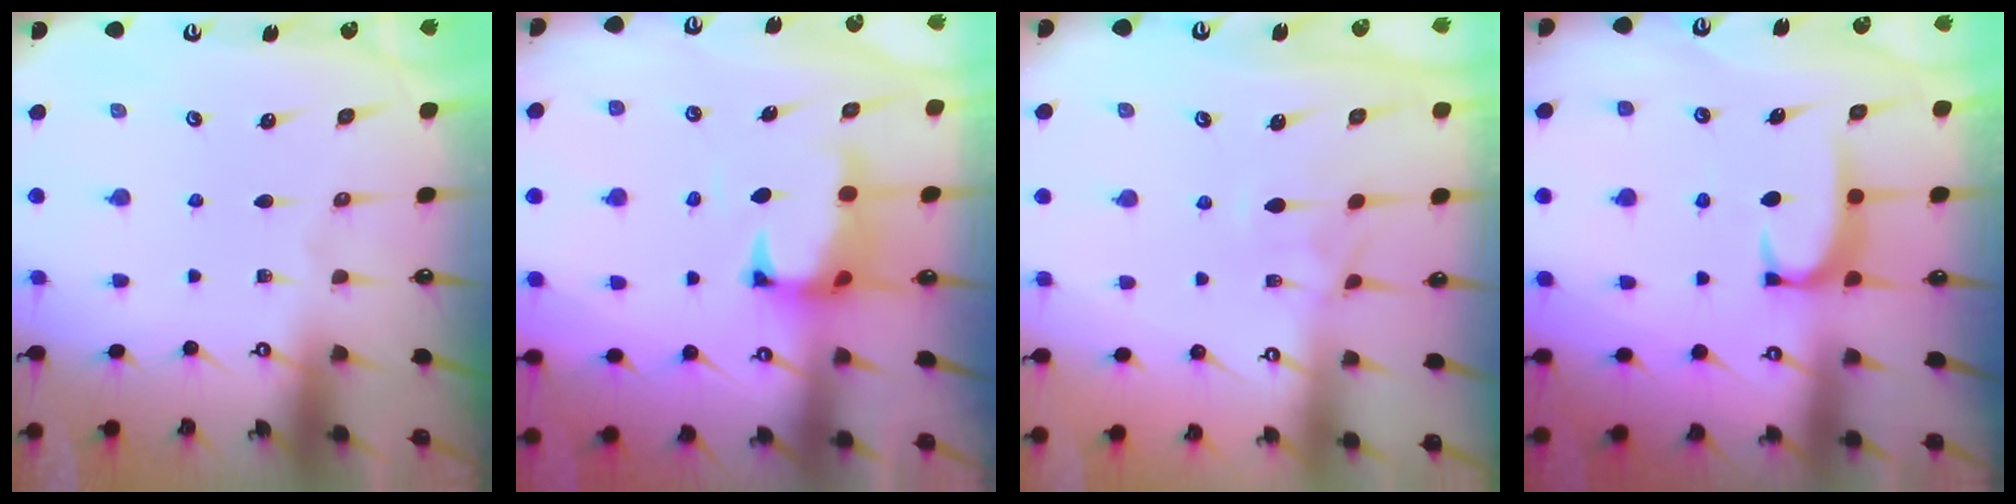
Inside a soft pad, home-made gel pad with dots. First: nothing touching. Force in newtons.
{"total": 1.8, "press": 1.4, "slide": 1.1}
{"total": 1.2, "press": 0.9, "slide": 0.8}
{"total": 1.9, "press": 1.8, "slide": 0.5}